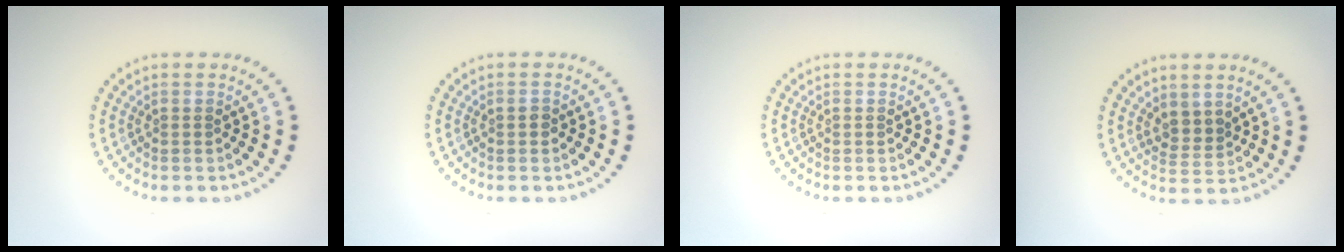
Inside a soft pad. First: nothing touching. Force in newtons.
{"total": 0.7, "press": 0.7, "slide": 0.0}
{"total": 0.0}
{"total": 1.9, "press": 1.3, "slide": 1.4}